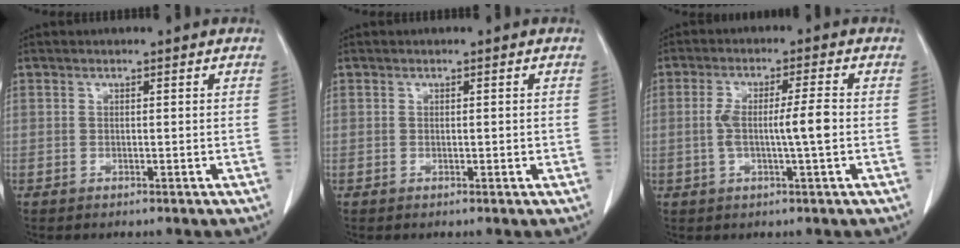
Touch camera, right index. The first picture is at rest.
{"total": 0.8, "force": [-0.1, 0.4, 0.6], "torque": [-0.009, -0.001, -0.001]}
{"total": 6.1, "force": [-0.6, 0.2, 6.1], "torque": [-0.117, 0.009, -0.009]}